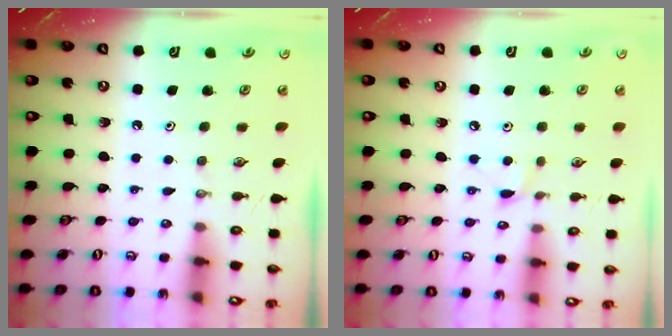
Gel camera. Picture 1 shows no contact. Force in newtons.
{"total": 4.3, "press": 4.3, "slide": 0.5}